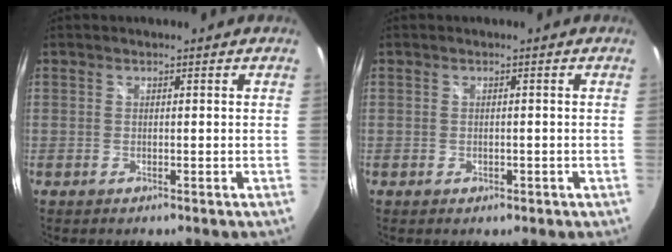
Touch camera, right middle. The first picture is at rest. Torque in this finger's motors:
{"motor_torque": [-0.07, 0.01, -0.07, -0.01]}